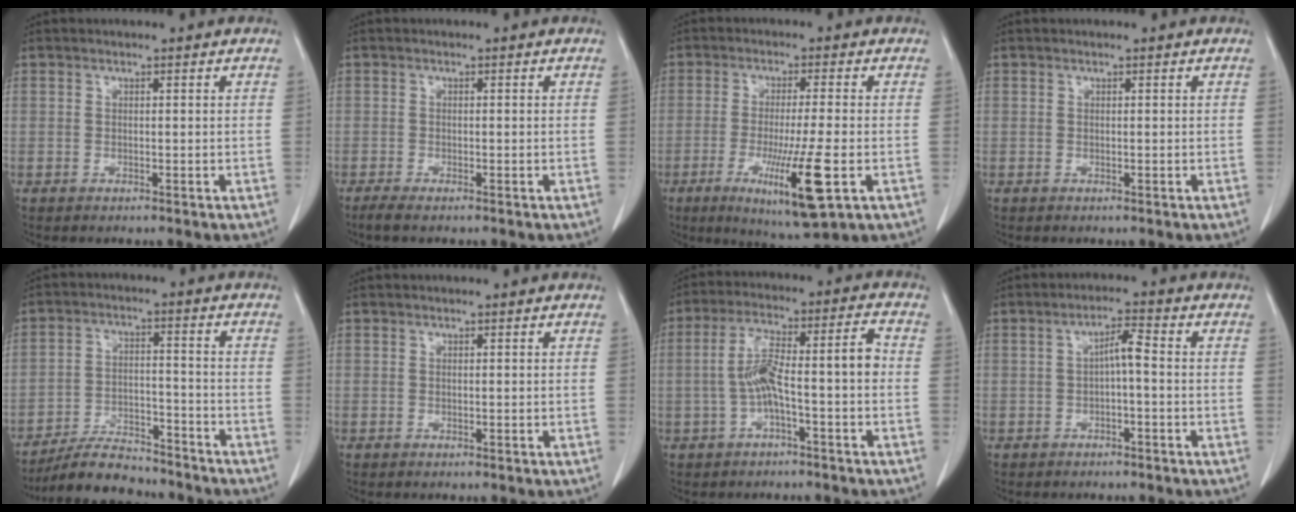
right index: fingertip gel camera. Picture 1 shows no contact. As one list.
[{"total": 2.2, "force": [-1.7, 0.2, 1.4], "torque": [-0.028, -0.007, -0.029]}, {"total": 11.6, "force": [-3.8, 0.3, 10.9], "torque": [-0.192, -0.037, -0.060]}, {"total": 0.0}, {"total": 10.0, "force": [-9.3, 2.3, 2.8], "torque": [-0.045, 0.002, -0.159]}, {"total": 0.0}, {"total": 9.3, "force": [-1.7, 1.2, 9.1], "torque": [-0.165, 0.039, -0.030]}, {"total": 3.3, "force": [-0.4, 0.5, 3.2], "torque": [-0.056, 0.013, -0.005]}]